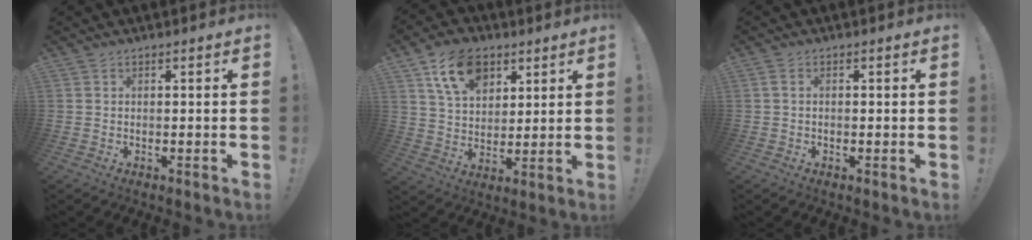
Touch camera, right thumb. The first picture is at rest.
{"total": 14.1, "force": [7.5, 9.3, 7.4], "torque": [-0.125, -0.021, 0.144]}
{"total": 1.0, "force": [-0.2, 0.3, 0.9], "torque": [-0.020, 0.004, -0.003]}